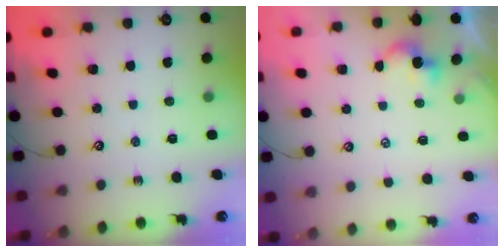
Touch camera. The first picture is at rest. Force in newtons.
{"total": 3.9, "press": 3.9, "slide": 0.0}